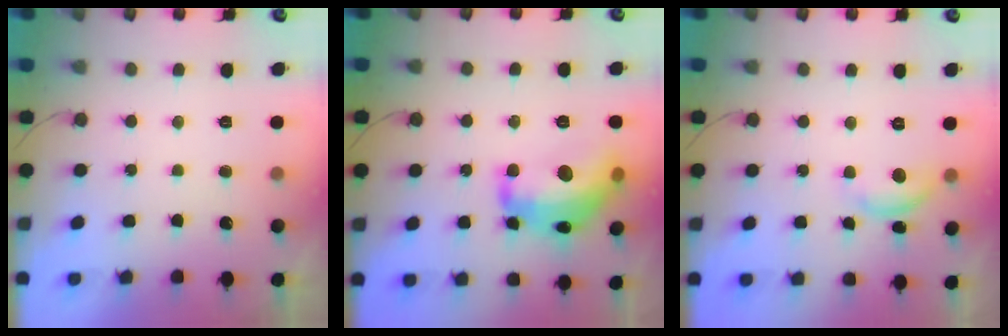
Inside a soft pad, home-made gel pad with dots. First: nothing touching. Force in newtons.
{"total": 19.5, "press": 19.5, "slide": 1.0}
{"total": 8.0, "press": 8.0, "slide": 0.4}